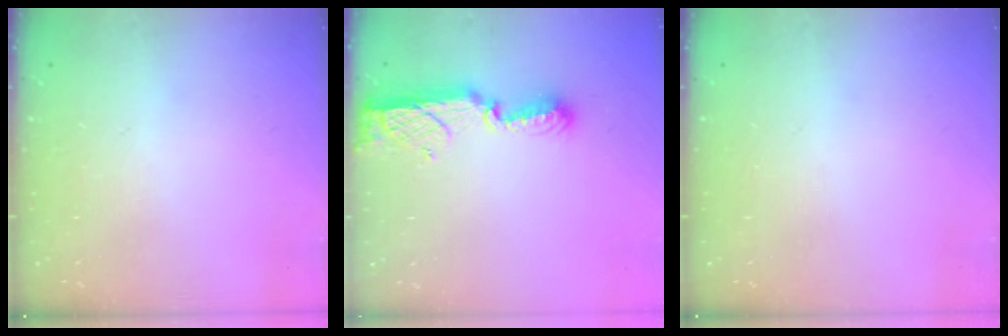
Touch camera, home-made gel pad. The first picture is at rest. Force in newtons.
{"total": 11.4, "press": 10.2, "slide": 4.9}
{"total": 0.0}